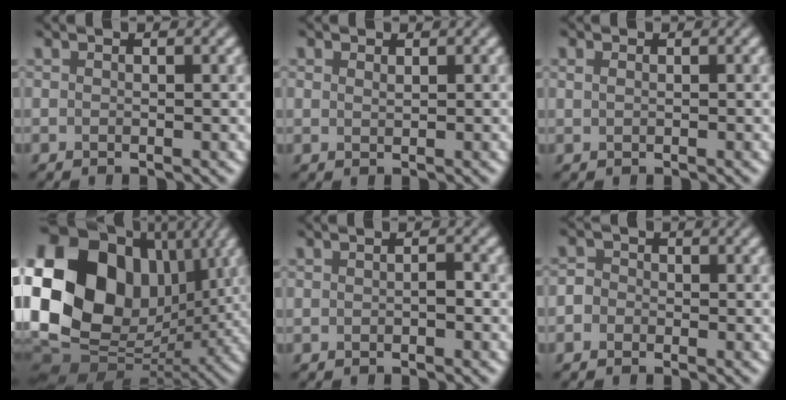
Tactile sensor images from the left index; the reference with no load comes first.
{"total": 0.7, "force": [0.6, 0.4, -0.1], "torque": [0.002, -0.003, 0.012]}
{"total": 0.6, "force": [0.2, 0.6, 0.1], "torque": [0.001, -0.001, 0.004]}
{"total": 19.4, "force": [3.0, 14.9, 12.0], "torque": [-0.265, 0.012, 0.061]}
{"total": 0.7, "force": [-0.3, 0.4, 0.6], "torque": [-0.010, 0.001, -0.005]}
{"total": 2.4, "force": [-0.9, 2.1, 0.4], "torque": [0.017, 0.015, -0.041]}